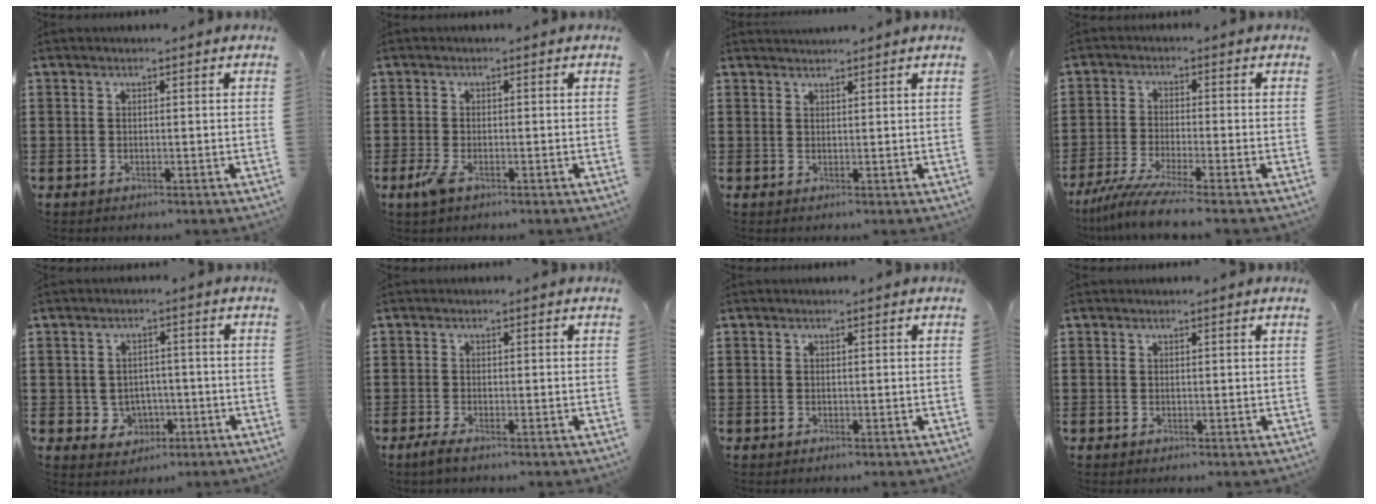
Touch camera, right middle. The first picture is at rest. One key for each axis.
{"total": 2.1, "fx": -0.9, "fy": 0.6, "fz": 1.8, "tx": -0.046, "ty": -0.008, "tz": -0.020}
{"total": 1.2, "fx": 1.2, "fy": -0.1, "fz": -0.1, "tx": 0.000, "ty": -0.002, "tz": 0.024}
{"total": 5.7, "fx": -4.6, "fy": -0.4, "fz": 3.3, "tx": -0.080, "ty": -0.024, "tz": -0.093}
{"total": 3.0, "fx": -0.7, "fy": 2.9, "fz": 0.8, "tx": -0.028, "ty": 0.006, "tz": -0.018}
{"total": 1.1, "fx": -0.7, "fy": 0.1, "fz": 0.9, "tx": -0.015, "ty": -0.001, "tz": -0.014}
{"total": 0.0}
{"total": 0.0}